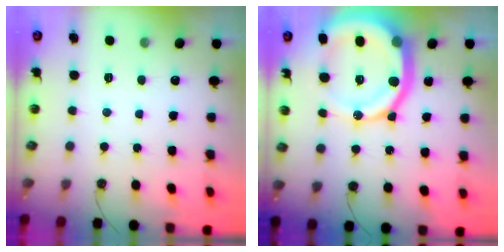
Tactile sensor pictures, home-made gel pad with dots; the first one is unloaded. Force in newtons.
{"total": 21.0, "press": 20.9, "slide": 2.5}